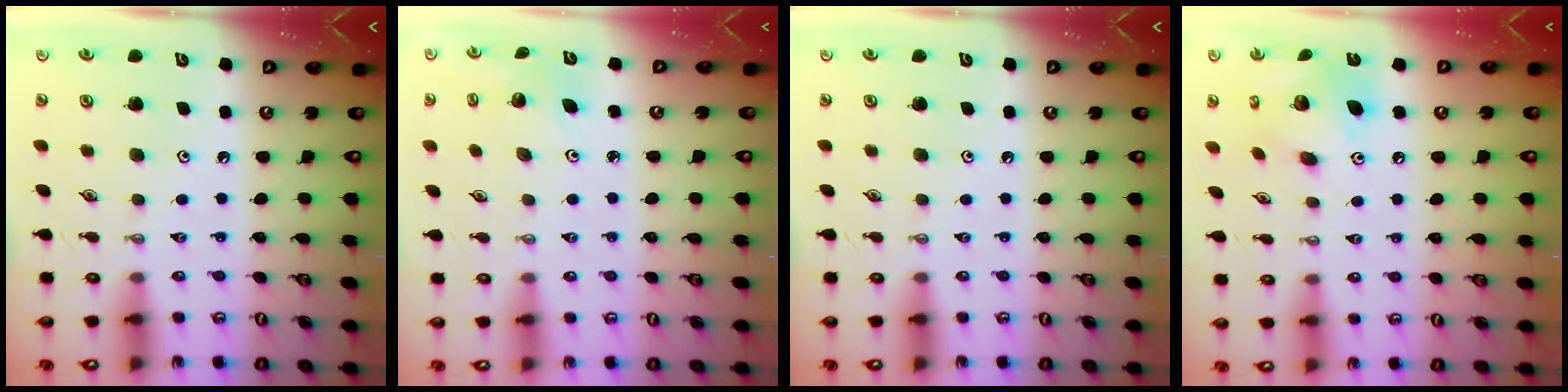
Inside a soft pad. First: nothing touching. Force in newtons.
{"total": 3.0, "press": 2.2, "slide": 2.0}
{"total": 0.0}
{"total": 12.8, "press": 12.8, "slide": 1.0}